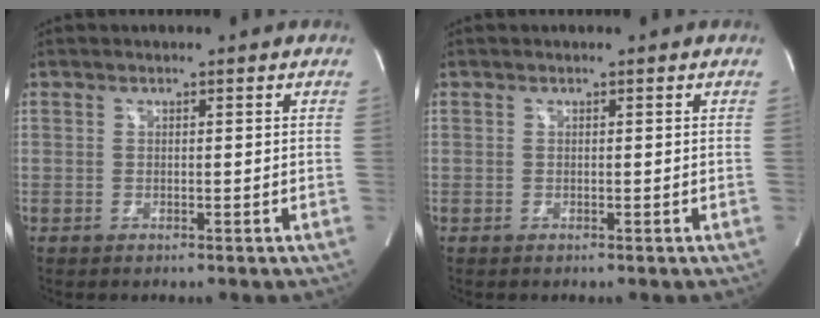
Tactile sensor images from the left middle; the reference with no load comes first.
{"total": 0.0}